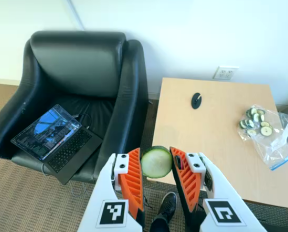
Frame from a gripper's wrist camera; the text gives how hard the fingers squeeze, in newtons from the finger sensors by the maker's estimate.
{"total": 9.0, "left": 9.4, "right": 8.6}